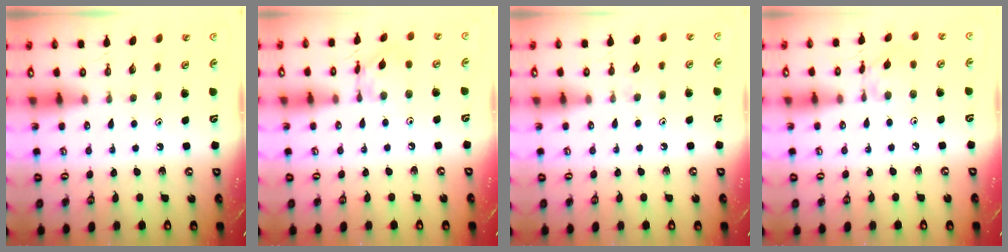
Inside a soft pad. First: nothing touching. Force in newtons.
{"total": 6.7, "press": 6.7, "slide": 0.3}
{"total": 4.4, "press": 4.4, "slide": 0.6}
{"total": 6.8, "press": 6.8, "slide": 0.3}